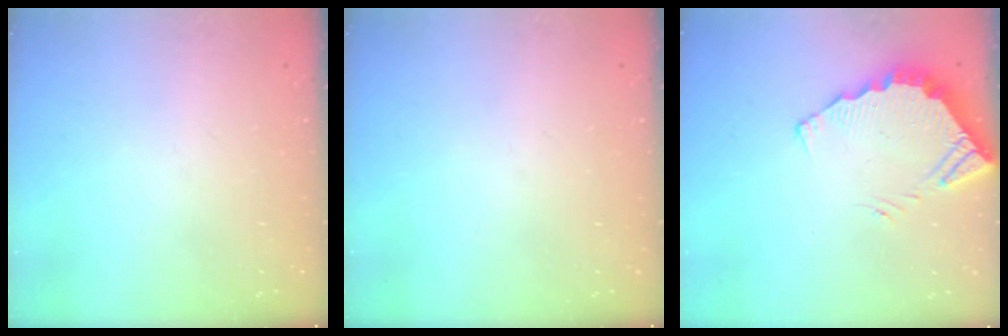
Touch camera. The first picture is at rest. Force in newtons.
{"total": 0.0}
{"total": 3.9, "press": 3.9, "slide": 0.2}